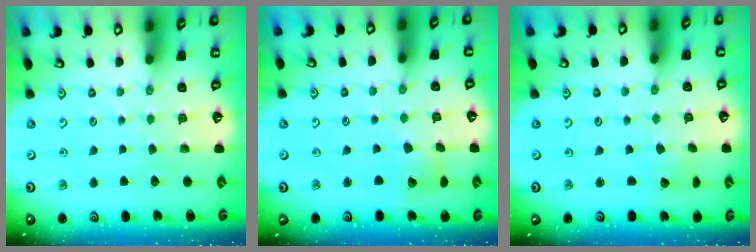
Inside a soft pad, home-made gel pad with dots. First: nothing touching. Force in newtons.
{"total": 6.1, "press": 6.0, "slide": 0.7}
{"total": 2.4, "press": 2.4, "slide": 0.2}